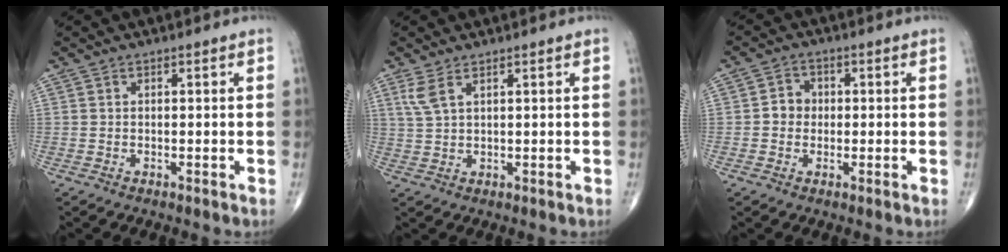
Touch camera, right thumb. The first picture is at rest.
{"total": 3.3, "force": [1.9, 1.1, 2.5], "torque": [-0.064, 0.003, 0.049]}
{"total": 3.6, "force": [-0.2, 3.2, 1.5], "torque": [-0.008, 0.011, -0.011]}